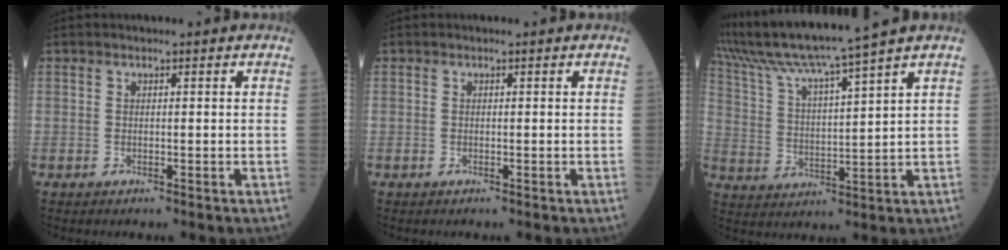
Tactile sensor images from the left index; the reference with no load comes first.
{"total": 0.0}
{"total": 12.3, "force": [10.6, -2.7, 5.8], "torque": [-0.112, -0.001, 0.196]}